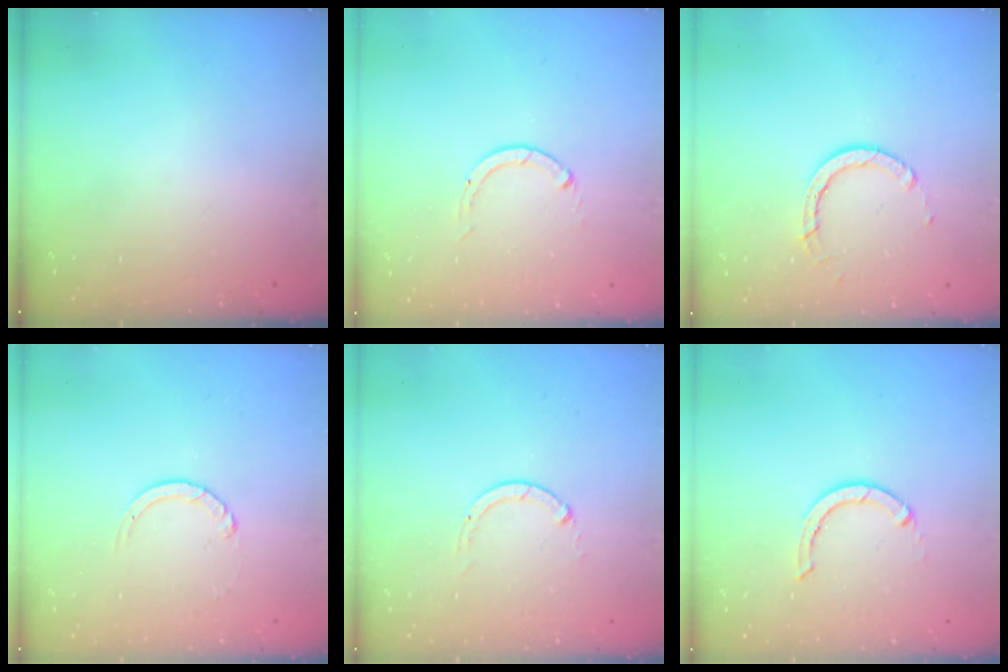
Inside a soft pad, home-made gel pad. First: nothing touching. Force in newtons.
{"total": 0.0}
{"total": 4.9, "press": 4.9, "slide": 0.5}
{"total": 2.4, "press": 2.4, "slide": 0.2}
{"total": 0.0}
{"total": 2.9, "press": 2.9, "slide": 0.1}